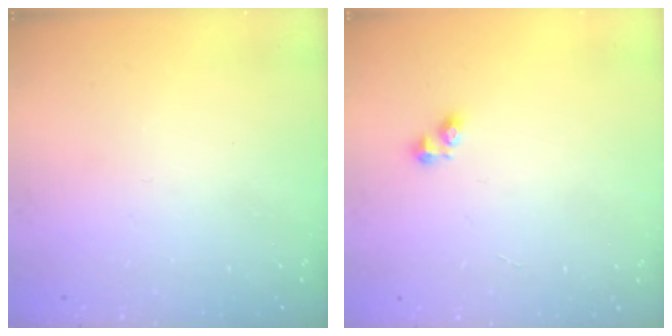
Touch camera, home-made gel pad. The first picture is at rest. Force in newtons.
{"total": 2.6, "press": 2.6, "slide": 0.4}